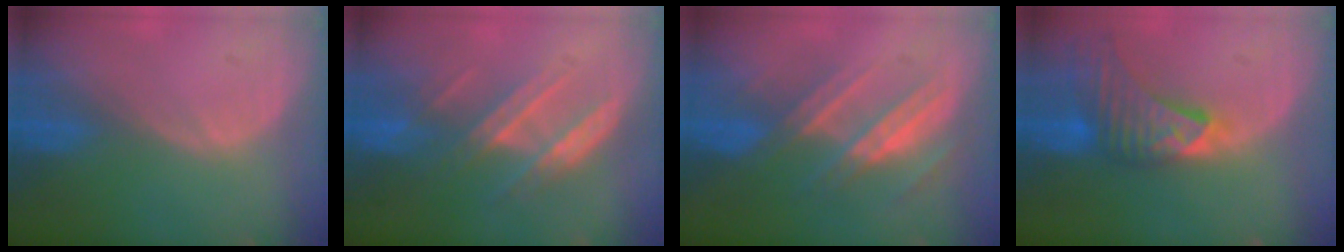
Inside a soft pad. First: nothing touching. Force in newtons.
{"total": 7.4, "press": 6.7, "slide": 3.3}
{"total": 7.4, "press": 6.9, "slide": 2.7}
{"total": 9.0, "press": 8.1, "slide": 3.9}